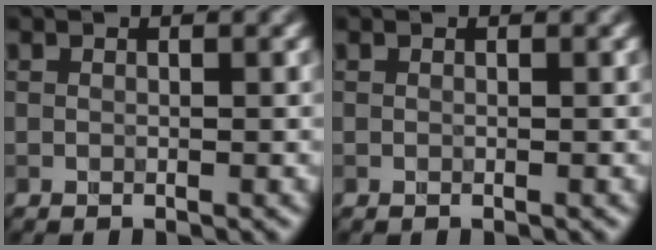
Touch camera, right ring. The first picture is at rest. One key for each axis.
{"total": 0.0}